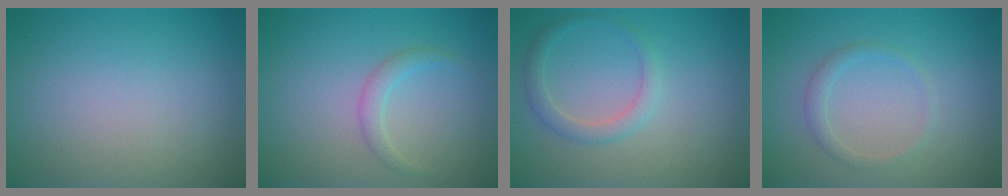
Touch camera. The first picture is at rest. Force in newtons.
{"total": 1.5, "press": 1.5, "slide": 0.1}
{"total": 1.9, "press": 1.9, "slide": 0.1}
{"total": 1.3, "press": 1.3, "slide": 0.2}